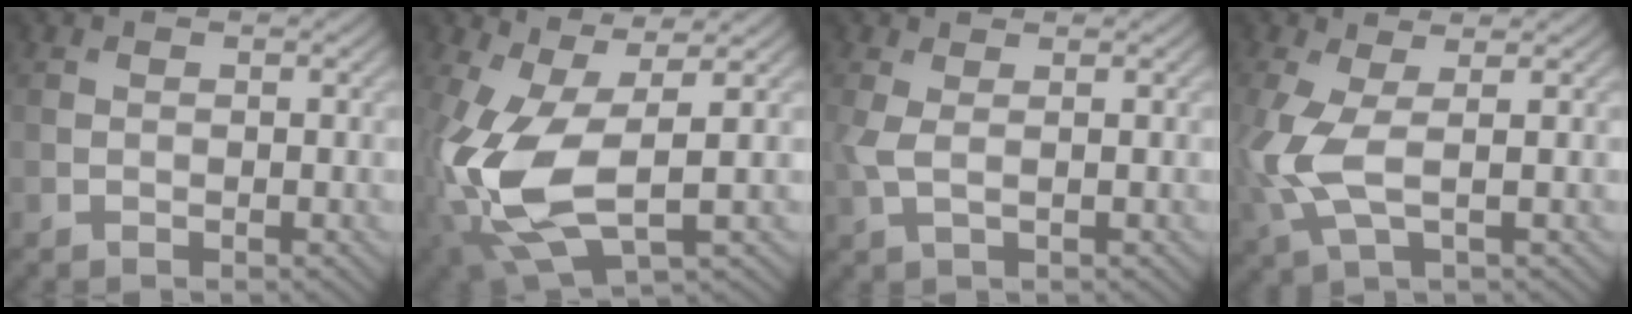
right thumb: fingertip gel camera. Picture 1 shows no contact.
{"total": 11.7, "force": [-1.4, 5.4, 10.2], "torque": [-0.260, -0.025, -0.020]}
{"total": 2.2, "force": [0.5, 0.6, 2.1], "torque": [-0.055, 0.003, 0.009]}
{"total": 6.3, "force": [0.0, 2.3, 5.9], "torque": [-0.162, 0.000, -0.004]}